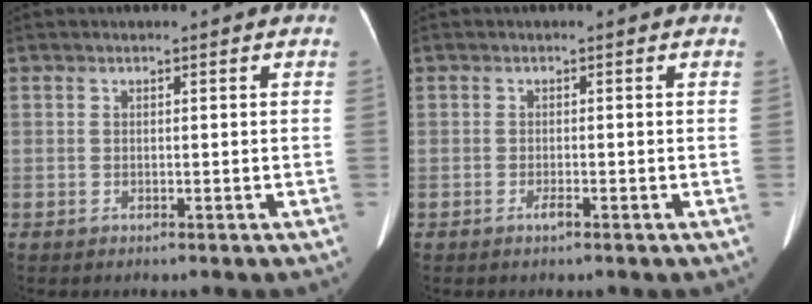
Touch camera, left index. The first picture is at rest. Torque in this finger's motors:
{"motor_torque": [0.31, 0.13, 0.03, 0.03]}